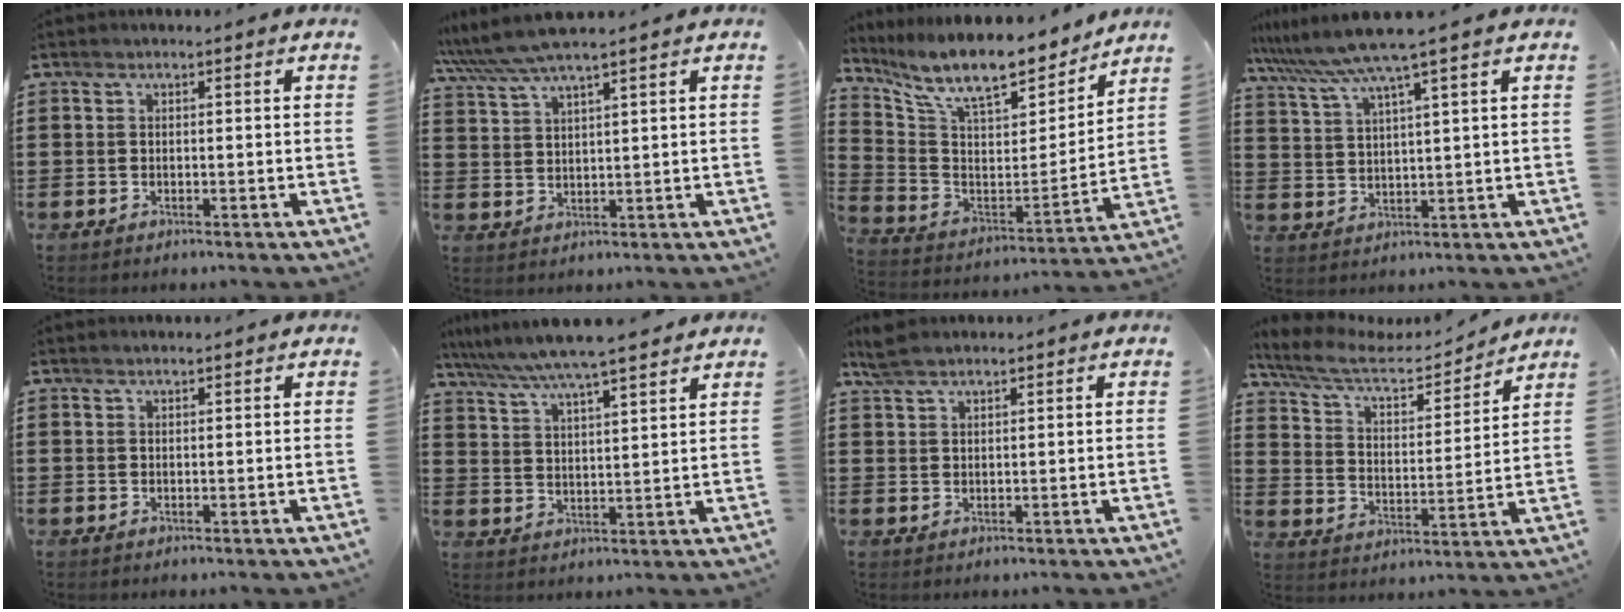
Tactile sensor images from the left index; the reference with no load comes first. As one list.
[{"total": 5.5, "force": [4.6, 0.0, 3.1], "torque": [-0.071, -0.012, 0.082]}, {"total": 11.8, "force": [9.9, 2.4, 6.0], "torque": [-0.149, -0.065, 0.170]}, {"total": 6.5, "force": [5.1, -0.9, 3.9], "torque": [-0.094, -0.026, 0.086]}, {"total": 0.7, "force": [0.6, 0.0, 0.3], "torque": [-0.006, 0.000, 0.012]}, {"total": 6.7, "force": [6.0, -0.2, 3.0], "torque": [-0.080, -0.028, 0.103]}, {"total": 3.2, "force": [2.7, 1.0, 1.5], "torque": [-0.035, 0.004, 0.052]}, {"total": 8.1, "force": [6.9, 2.1, 3.8], "torque": [-0.102, -0.031, 0.117]}]